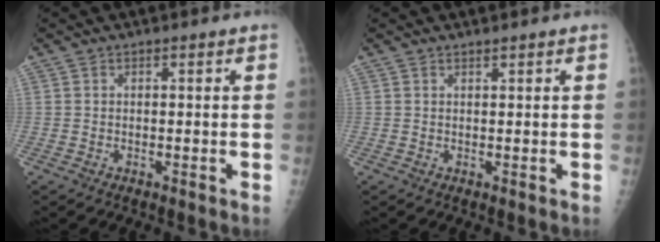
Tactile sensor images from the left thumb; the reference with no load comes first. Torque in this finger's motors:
{"motor_torque": [0.39, 0.21, -0.39, -0.11, 0.01]}